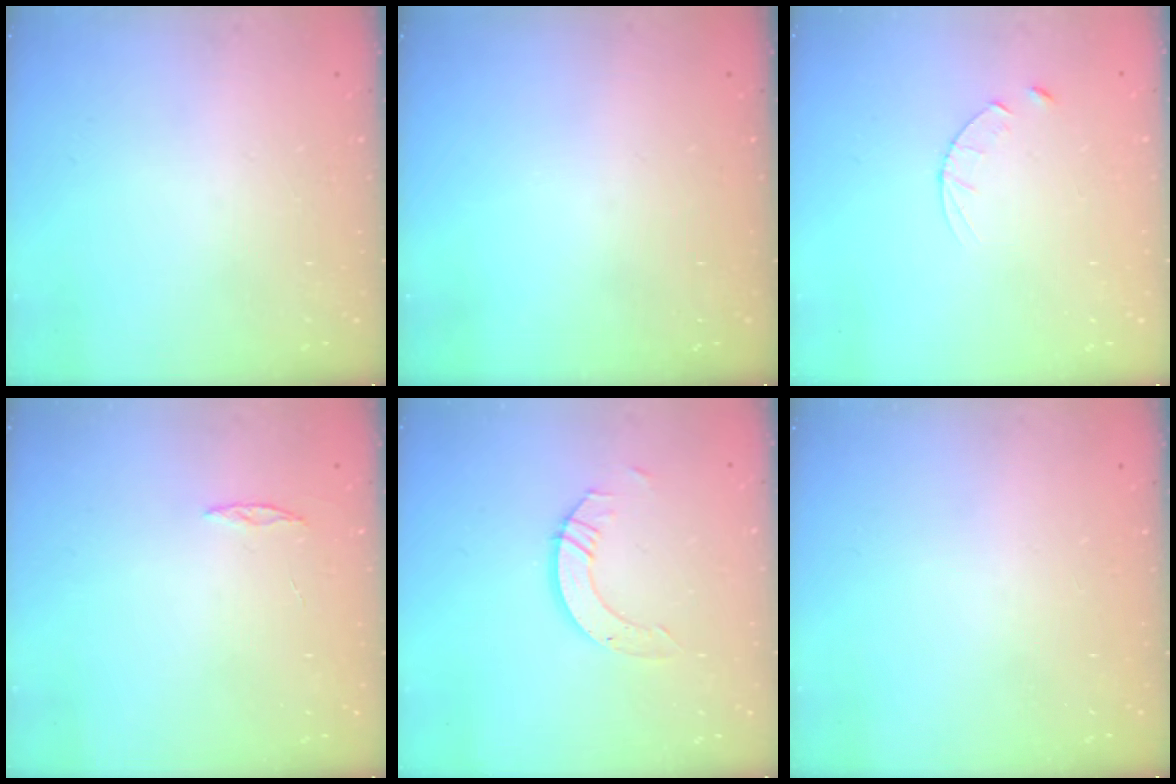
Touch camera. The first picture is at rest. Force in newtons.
{"total": 0.0}
{"total": 3.9, "press": 3.9, "slide": 0.4}
{"total": 2.0, "press": 2.0, "slide": 0.2}
{"total": 6.0, "press": 6.0, "slide": 0.4}
{"total": 0.0}